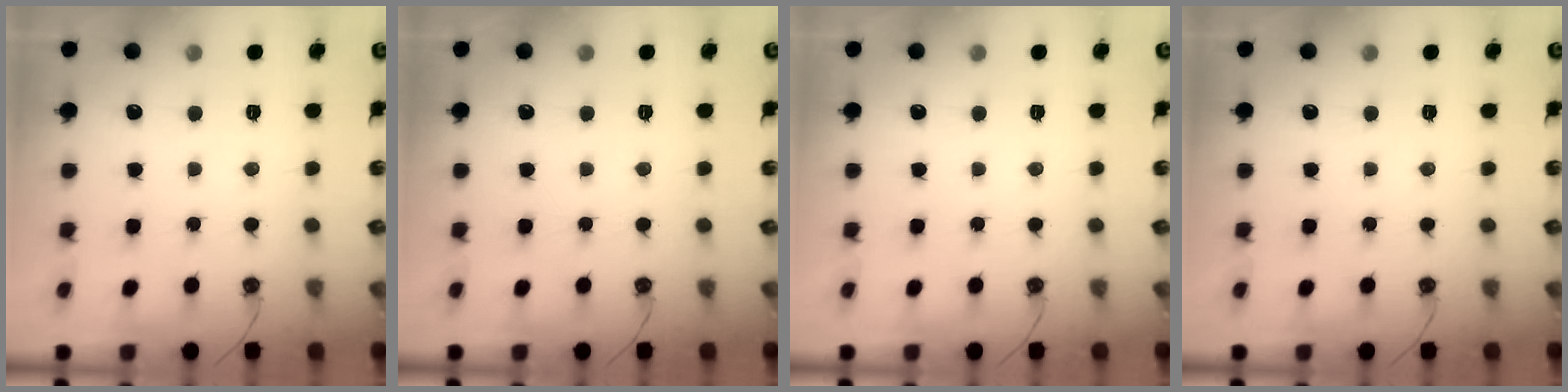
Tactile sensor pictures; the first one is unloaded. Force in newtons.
{"total": 0.0}
{"total": 0.0}
{"total": 0.0}